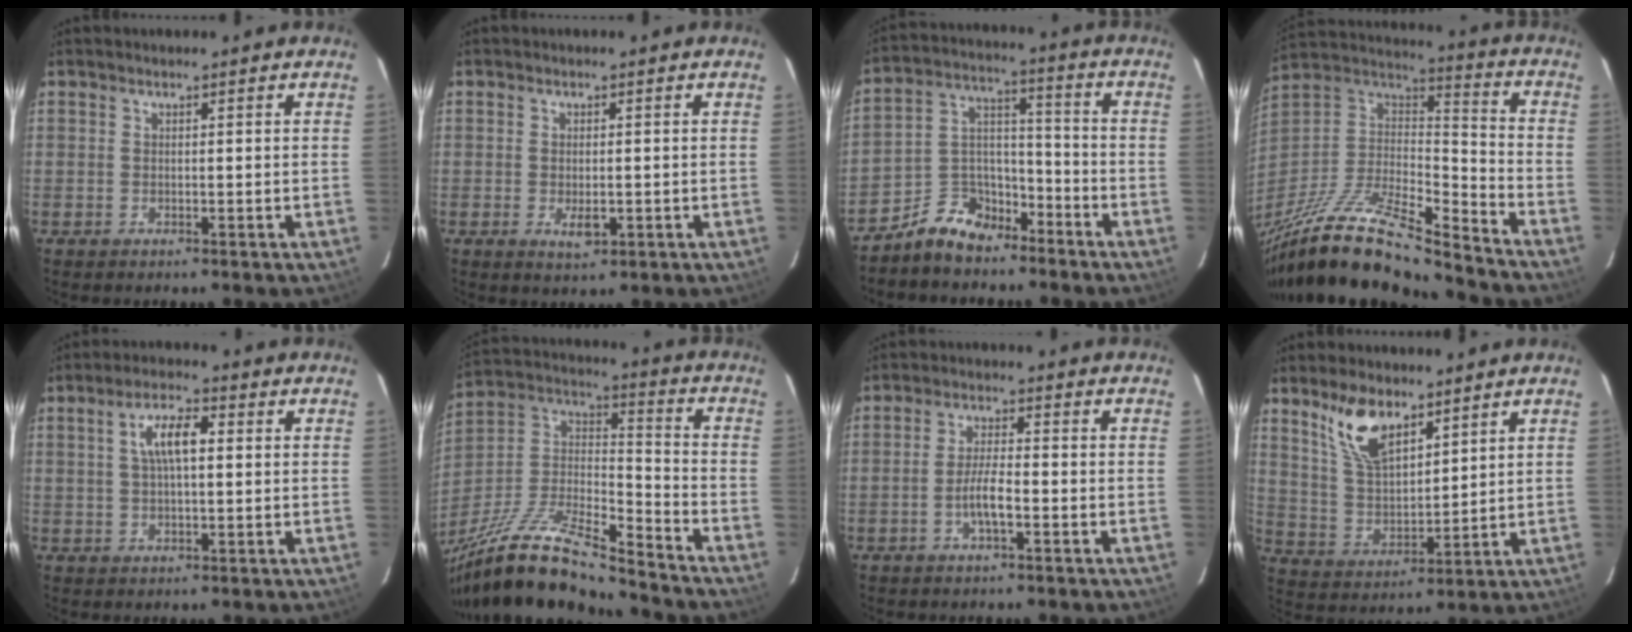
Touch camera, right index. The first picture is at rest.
{"total": 3.4, "force": [-1.0, 1.6, 2.9], "torque": [-0.052, -0.007, -0.012]}
{"total": 10.1, "force": [-7.5, 5.7, 3.6], "torque": [-0.077, 0.048, -0.130]}
{"total": 24.0, "force": [-19.2, 5.2, 13.5], "torque": [-0.269, -0.032, -0.339]}
{"total": 6.4, "force": [1.4, 2.3, 5.8], "torque": [-0.110, 0.015, 0.027]}
{"total": 24.5, "force": [-19.9, 5.4, 13.3], "torque": [-0.261, -0.020, -0.348]}
{"total": 4.8, "force": [-2.0, 0.8, 4.2], "torque": [-0.087, 0.002, -0.038]}
{"total": 10.4, "force": [6.9, 4.5, 6.3], "torque": [-0.121, 0.010, 0.142]}